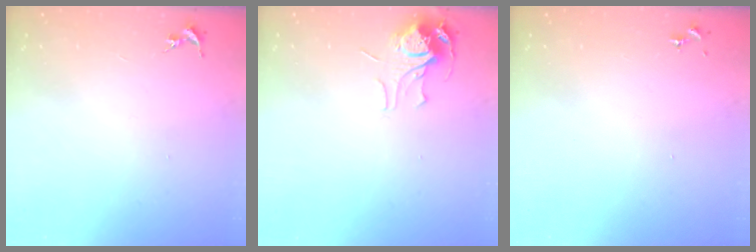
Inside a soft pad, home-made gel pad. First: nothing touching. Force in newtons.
{"total": 7.1, "press": 7.1, "slide": 0.2}
{"total": 0.0}